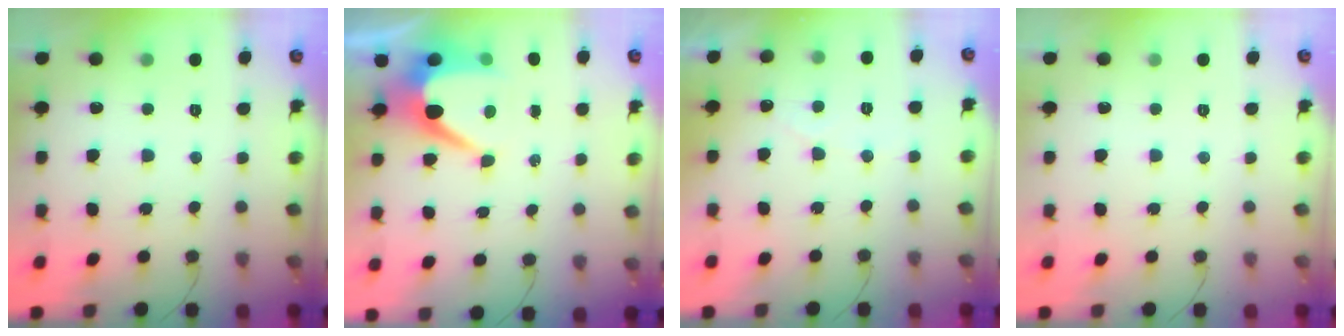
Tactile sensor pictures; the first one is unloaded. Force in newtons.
{"total": 8.0, "press": 8.0, "slide": 0.5}
{"total": 3.1, "press": 3.1, "slide": 0.1}
{"total": 0.0}